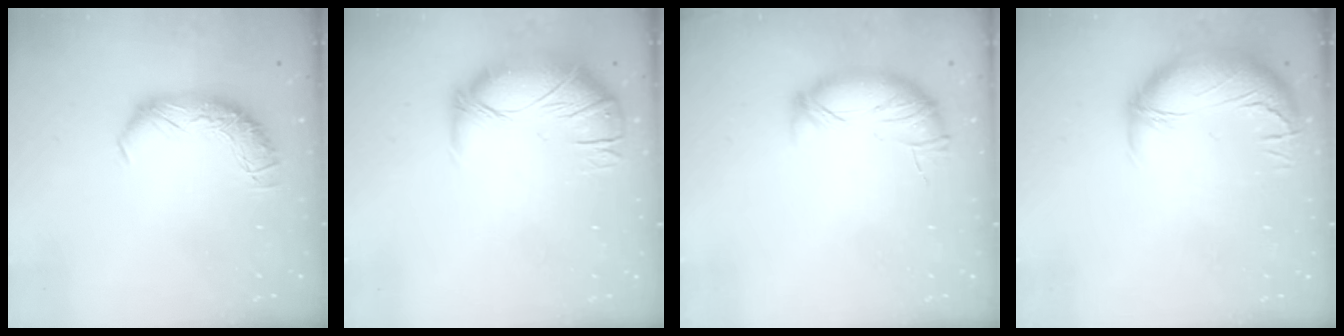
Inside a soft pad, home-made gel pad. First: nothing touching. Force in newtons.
{"total": 2.6, "press": 1.0, "slide": 2.4}
{"total": 4.9, "press": 4.8, "slide": 1.0}
{"total": 3.0, "press": 0.9, "slide": 2.8}